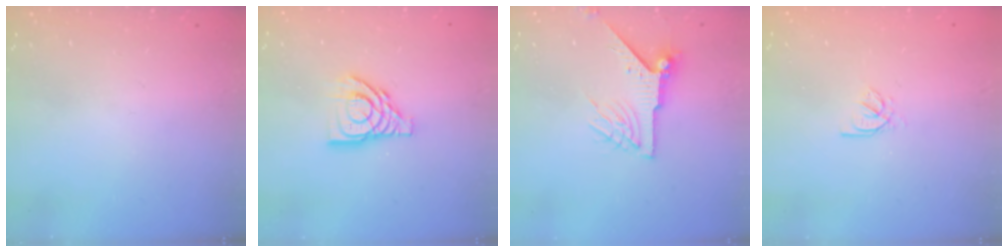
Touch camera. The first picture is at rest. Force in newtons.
{"total": 12.4, "press": 12.3, "slide": 1.3}
{"total": 8.1, "press": 8.1, "slide": 0.5}
{"total": 2.0, "press": 2.0, "slide": 0.4}